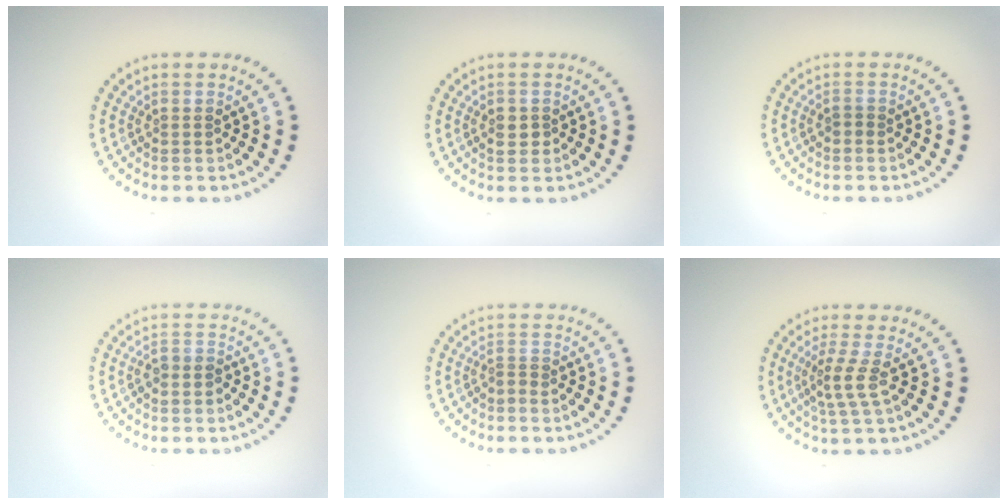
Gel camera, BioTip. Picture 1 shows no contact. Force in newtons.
{"total": 1.3, "press": 1.3, "slide": 0.2}
{"total": 0.7, "press": 0.6, "slide": 0.3}
{"total": 1.5, "press": 1.3, "slide": 0.7}
{"total": 0.8, "press": 0.2, "slide": 0.7}
{"total": 2.3, "press": 1.6, "slide": 1.7}